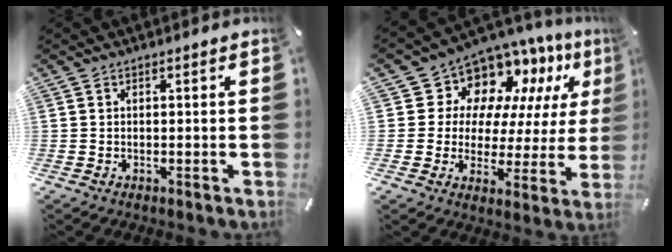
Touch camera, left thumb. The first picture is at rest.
{"total": 11.5, "force": [8.2, 7.8, 2.1], "torque": [-0.042, -0.083, 0.149]}